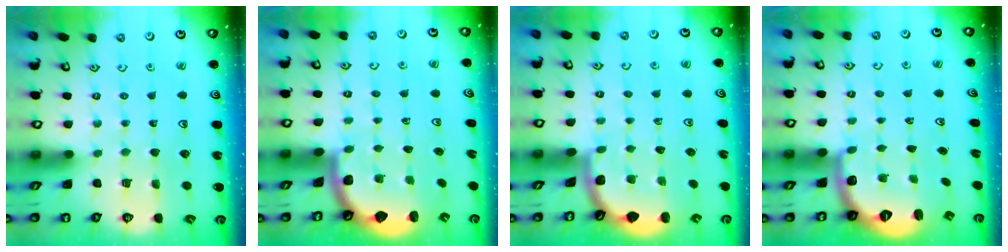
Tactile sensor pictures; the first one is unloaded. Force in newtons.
{"total": 1.8, "press": 1.8, "slide": 0.3}
{"total": 1.9, "press": 1.9, "slide": 0.0}
{"total": 2.7, "press": 1.6, "slide": 2.1}